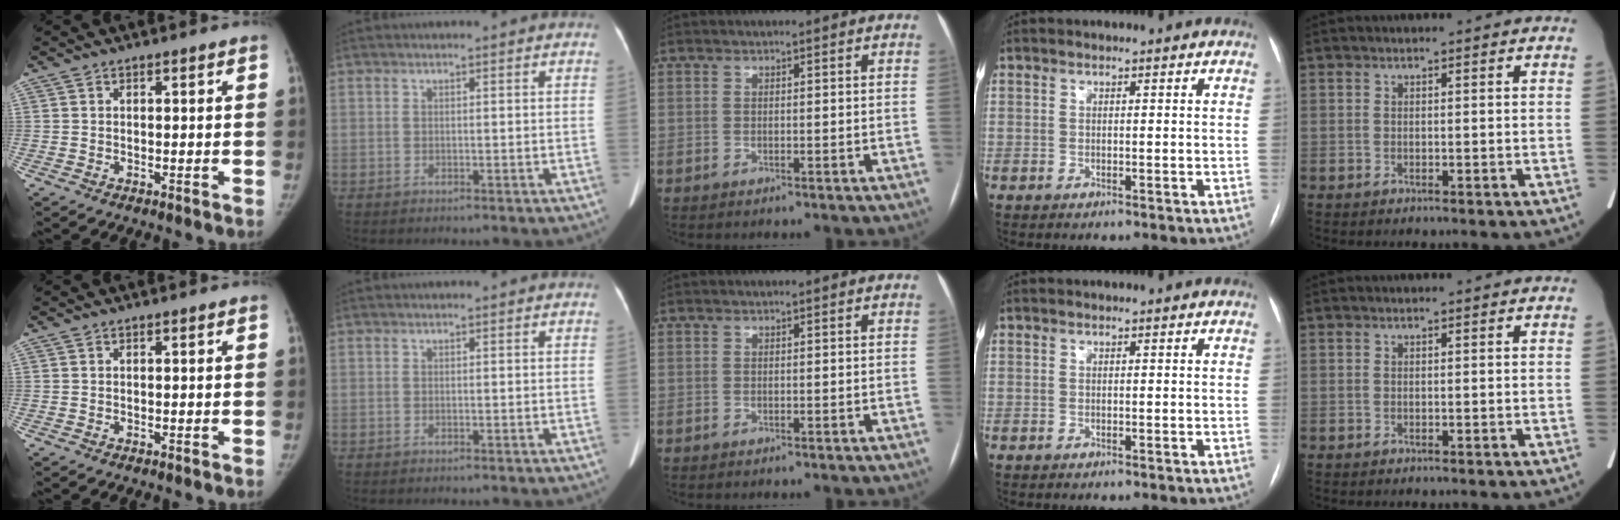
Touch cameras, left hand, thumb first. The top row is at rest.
{}